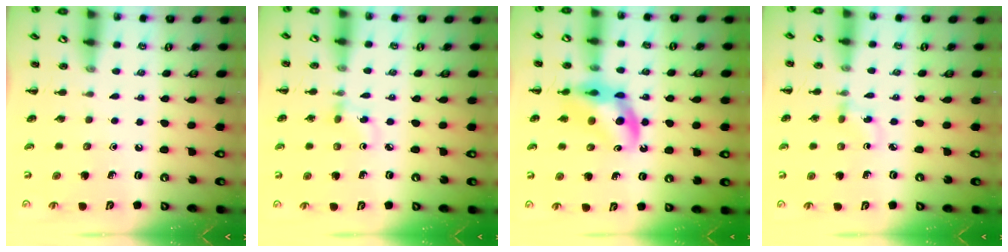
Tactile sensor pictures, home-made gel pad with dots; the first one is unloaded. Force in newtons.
{"total": 3.4, "press": 3.1, "slide": 1.4}
{"total": 11.3, "press": 10.8, "slide": 3.2}
{"total": 1.9, "press": 1.7, "slide": 0.7}